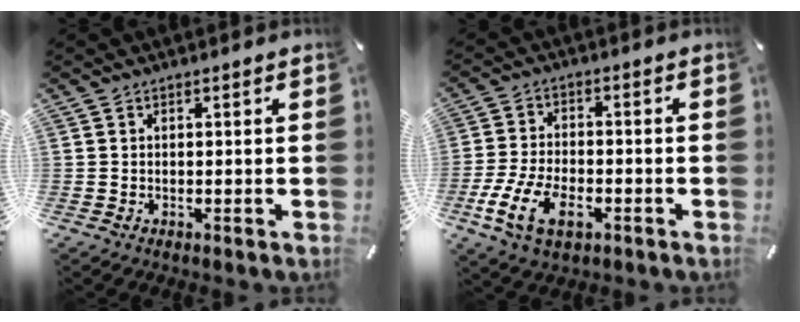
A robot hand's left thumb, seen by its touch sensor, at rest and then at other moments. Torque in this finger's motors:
{"motor_torque": [0.71, 3.02, 1.27, 0.92, 0.15]}